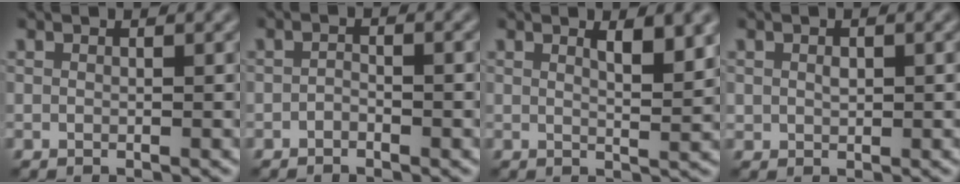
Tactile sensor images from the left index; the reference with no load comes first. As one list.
[{"total": 1.1, "force": [-0.7, 0.4, 0.7], "torque": [-0.015, 0.004, -0.011]}, {"total": 3.5, "force": [1.6, 1.0, 2.9], "torque": [-0.039, -0.002, 0.029]}, {"total": 0.9, "force": [0.3, 0.8, 0.5], "torque": [-0.014, 0.000, 0.008]}]